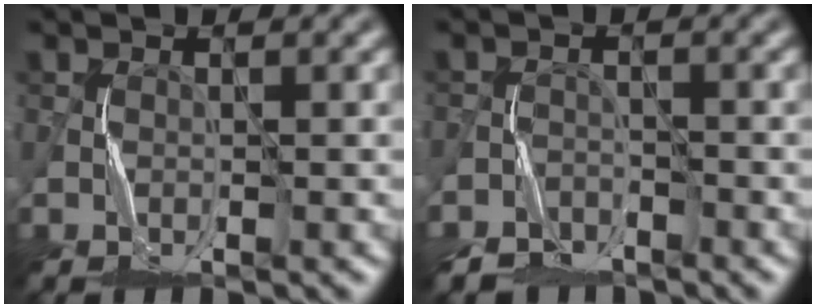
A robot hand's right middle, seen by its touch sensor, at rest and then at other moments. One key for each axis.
{"total": 4.1, "fx": -3.5, "fy": 1.9, "fz": 0.6, "tx": -0.003, "ty": -0.007, "tz": -0.066}